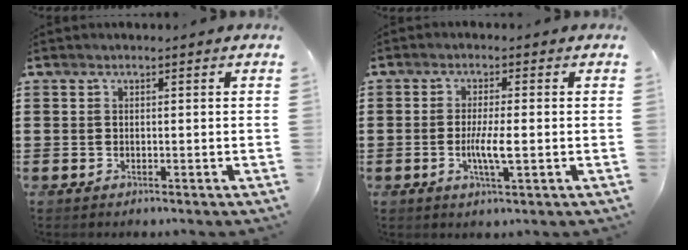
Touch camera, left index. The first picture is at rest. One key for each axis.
{"total": 4.6, "fx": -0.6, "fy": 0.6, "fz": 4.5, "tx": -0.086, "ty": -0.005, "tz": -0.013}